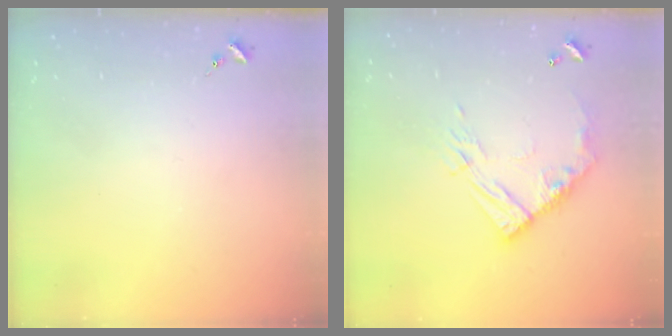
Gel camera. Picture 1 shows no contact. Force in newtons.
{"total": 12.9, "press": 12.9, "slide": 1.3}